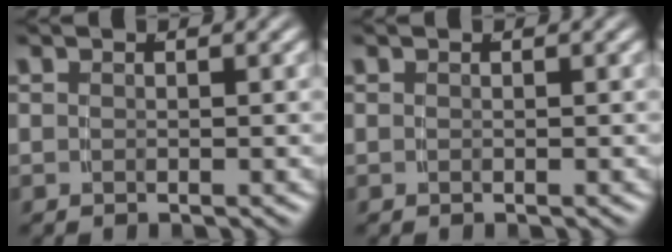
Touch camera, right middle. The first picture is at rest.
{"total": 0.0}